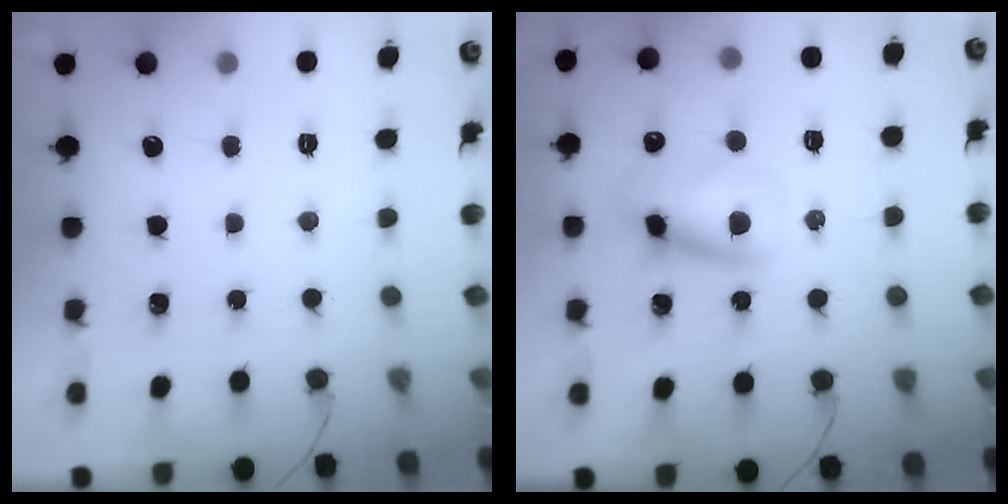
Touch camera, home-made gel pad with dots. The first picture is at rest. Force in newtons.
{"total": 10.1, "press": 9.8, "slide": 2.2}